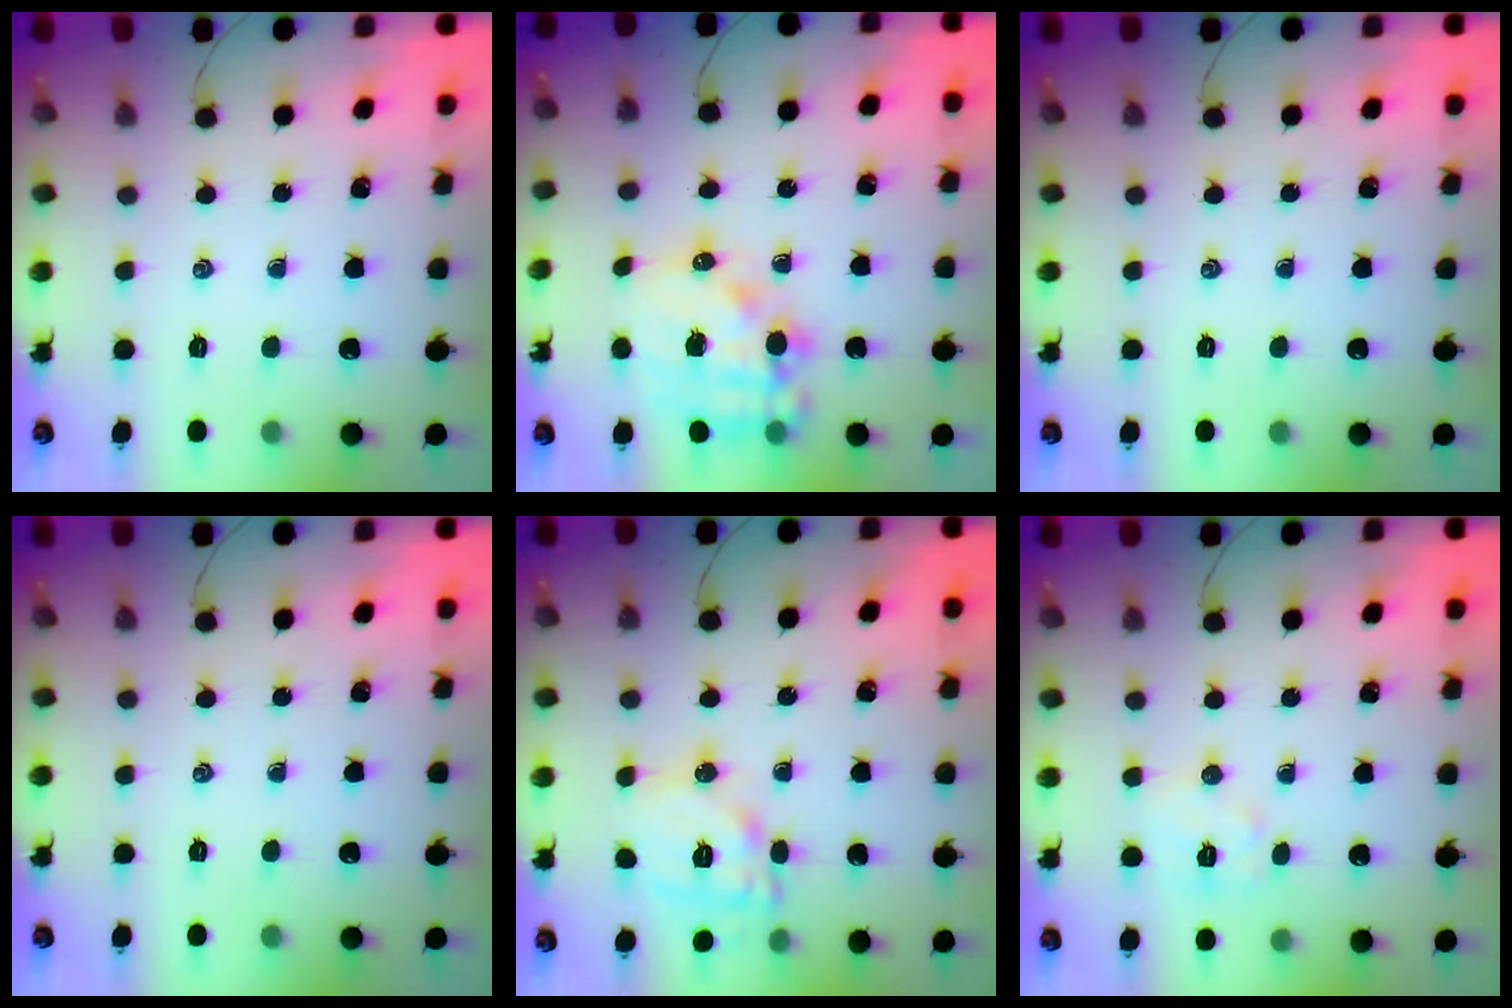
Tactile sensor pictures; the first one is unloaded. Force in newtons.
{"total": 14.5, "press": 14.2, "slide": 2.8}
{"total": 0.0}
{"total": 0.0}
{"total": 11.8, "press": 11.8, "slide": 0.4}
{"total": 5.8, "press": 5.8, "slide": 0.7}